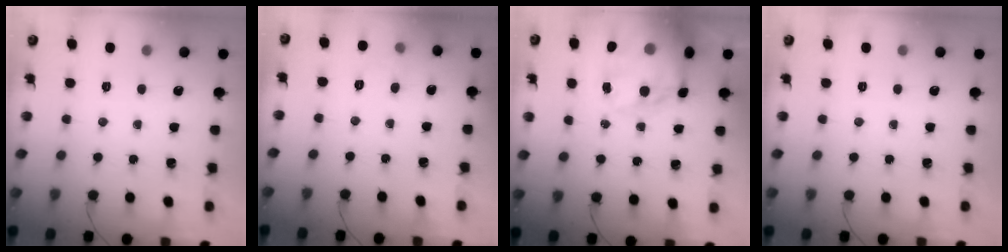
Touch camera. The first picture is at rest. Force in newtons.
{"total": 6.4, "press": 6.2, "slide": 1.4}
{"total": 18.3, "press": 17.8, "slide": 4.2}
{"total": 0.0}